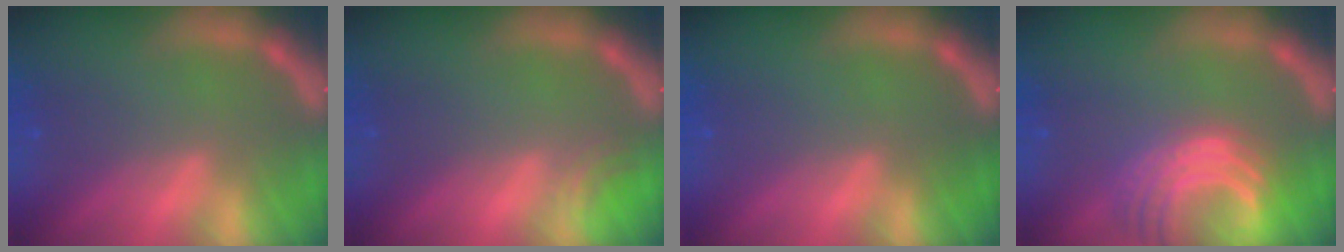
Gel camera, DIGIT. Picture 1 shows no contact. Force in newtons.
{"total": 1.5}
{"total": 0.0}
{"total": 8.5}